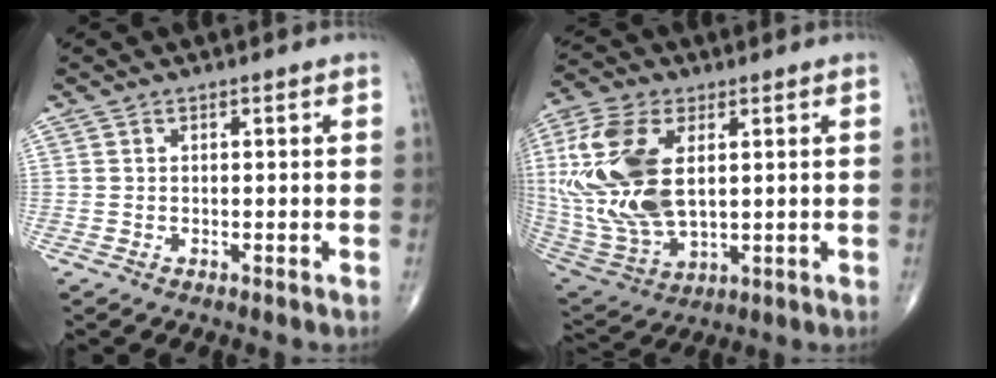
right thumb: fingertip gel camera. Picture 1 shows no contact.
{"total": 20.6, "force": [3.5, 11.4, 16.8], "torque": [-0.367, -0.018, 0.070]}